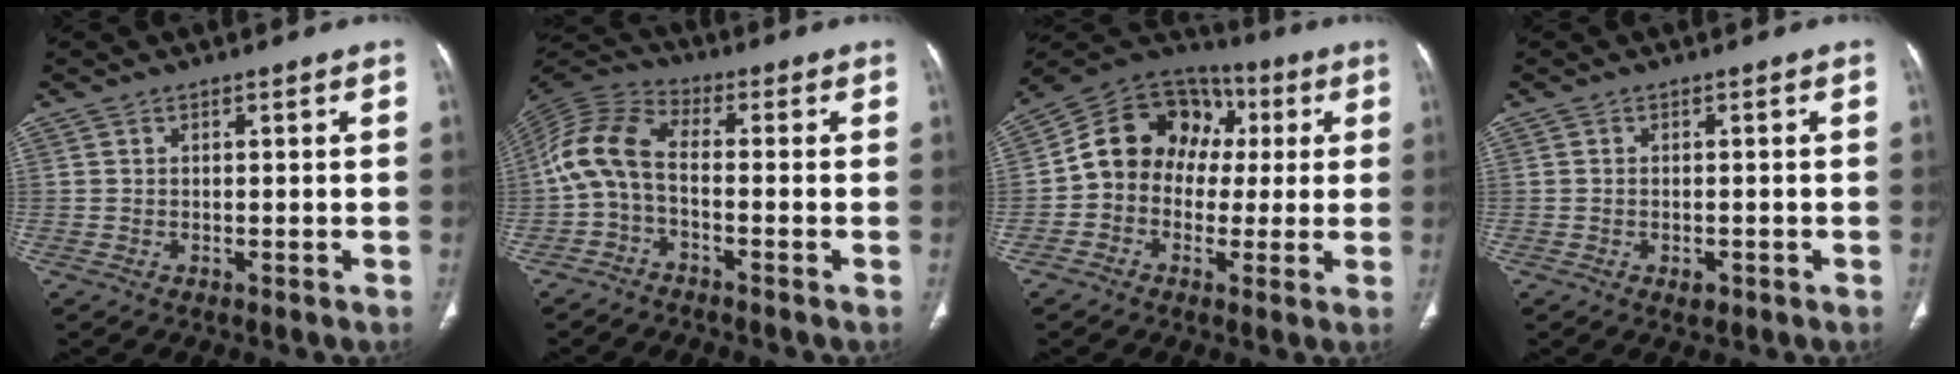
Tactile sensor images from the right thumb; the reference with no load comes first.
{"total": 8.9, "force": [-2.0, 4.2, 7.6], "torque": [-0.162, 0.035, -0.056]}
{"total": 14.9, "force": [0.9, 12.4, 8.2], "torque": [-0.099, 0.045, 0.003]}
{"total": 1.6, "force": [-0.7, 1.0, 1.0], "torque": [-0.011, 0.005, -0.007]}